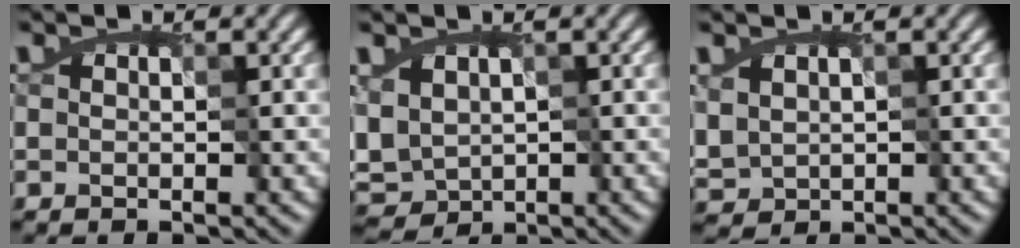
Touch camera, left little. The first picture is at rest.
{"total": 2.6, "force": [-0.8, 2.2, 1.1], "torque": [-0.031, -0.012, -0.003]}
{"total": 1.5, "force": [0.1, 1.4, 0.7], "torque": [-0.034, -0.008, 0.018]}